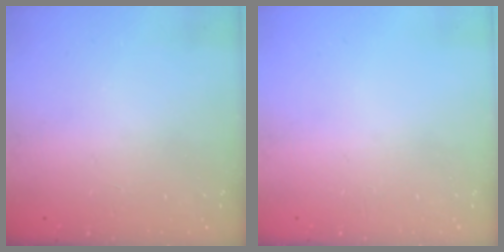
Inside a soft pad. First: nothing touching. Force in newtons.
{"total": 0.0}